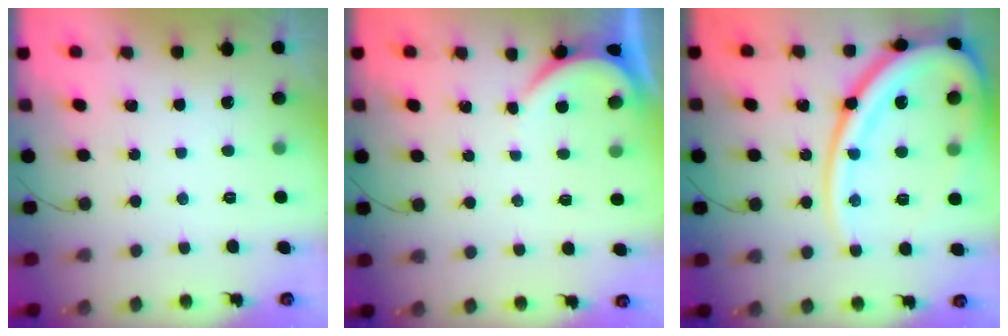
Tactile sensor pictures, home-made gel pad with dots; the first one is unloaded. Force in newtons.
{"total": 2.2, "press": 2.2, "slide": 0.2}
{"total": 25.0, "press": 24.9, "slide": 2.8}